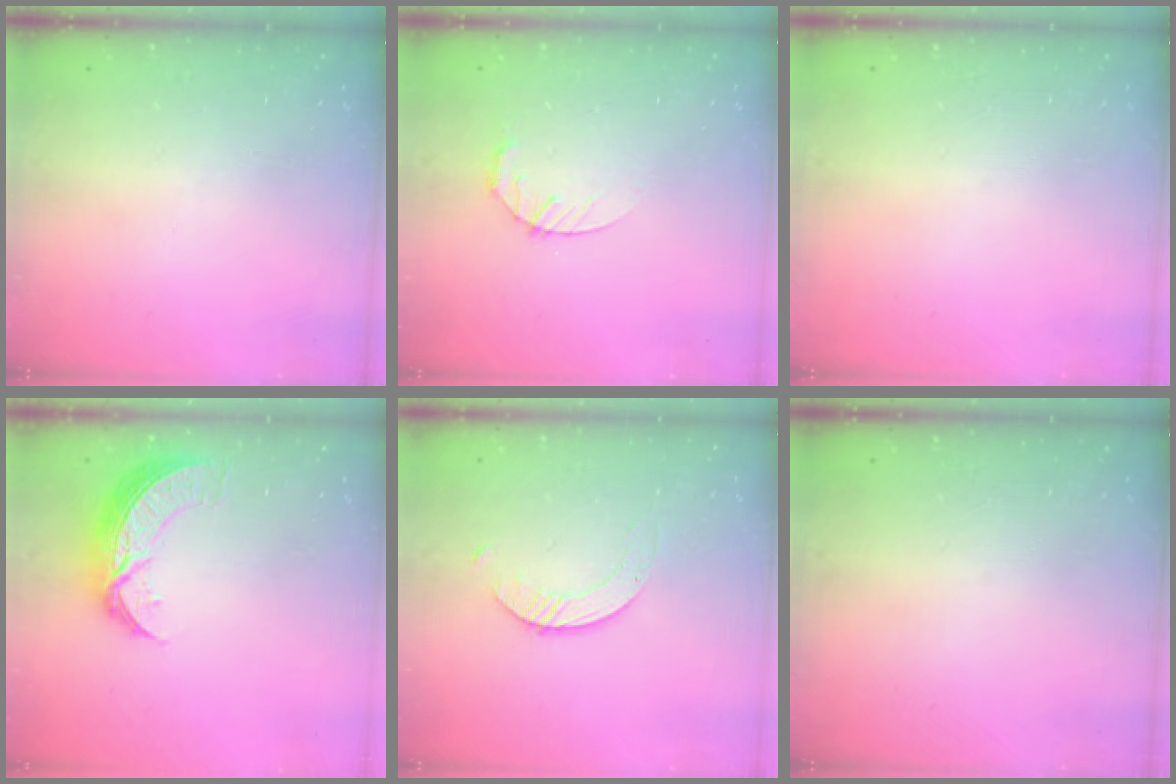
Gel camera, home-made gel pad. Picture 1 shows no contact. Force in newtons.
{"total": 3.6, "press": 3.6, "slide": 0.5}
{"total": 0.0}
{"total": 9.0, "press": 9.0, "slide": 0.7}
{"total": 1.7, "press": 1.7, "slide": 0.2}
{"total": 0.0}